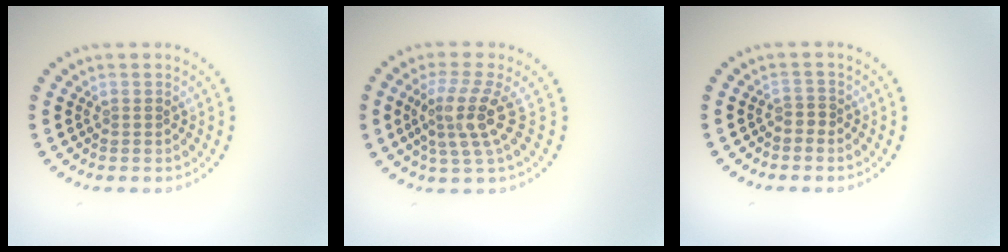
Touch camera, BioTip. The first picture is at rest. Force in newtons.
{"total": 4.0, "press": 2.9, "slide": 2.8}
{"total": 0.8, "press": 0.4, "slide": 0.7}